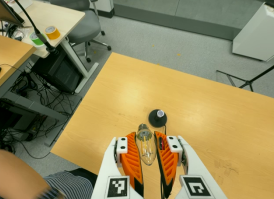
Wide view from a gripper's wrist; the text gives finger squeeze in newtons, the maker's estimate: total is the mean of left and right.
{"total": 22.9, "left": 26.3, "right": 19.5}